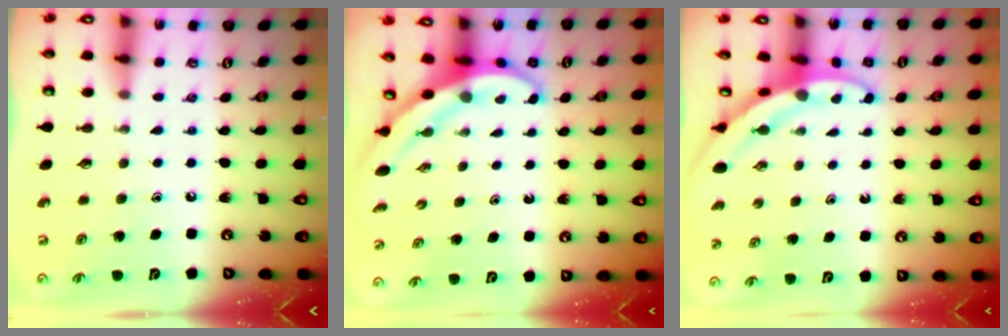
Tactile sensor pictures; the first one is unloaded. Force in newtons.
{"total": 3.8, "press": 3.8, "slide": 0.2}
{"total": 3.6, "press": 3.5, "slide": 0.4}